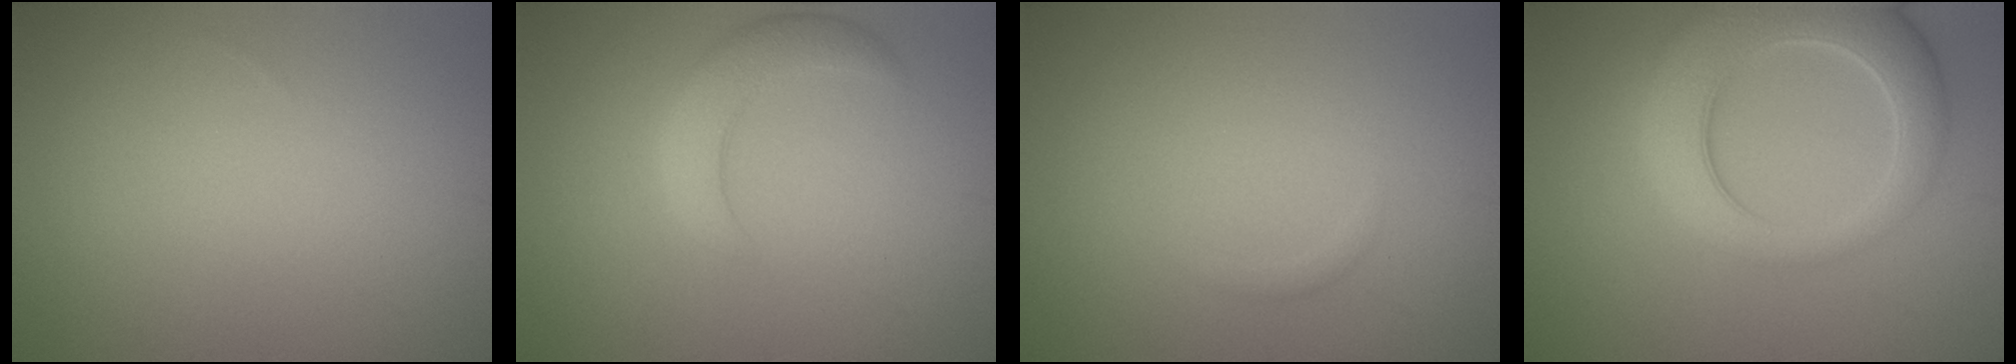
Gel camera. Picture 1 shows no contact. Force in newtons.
{"total": 3.4, "press": 3.4, "slide": 0.2}
{"total": 0.5, "press": 0.5, "slide": 0.1}
{"total": 7.8, "press": 7.8, "slide": 0.7}